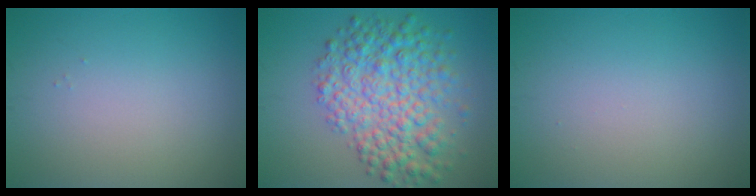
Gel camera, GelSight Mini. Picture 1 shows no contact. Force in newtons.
{"total": 7.4, "press": 7.4, "slide": 0.2}
{"total": 0.0}